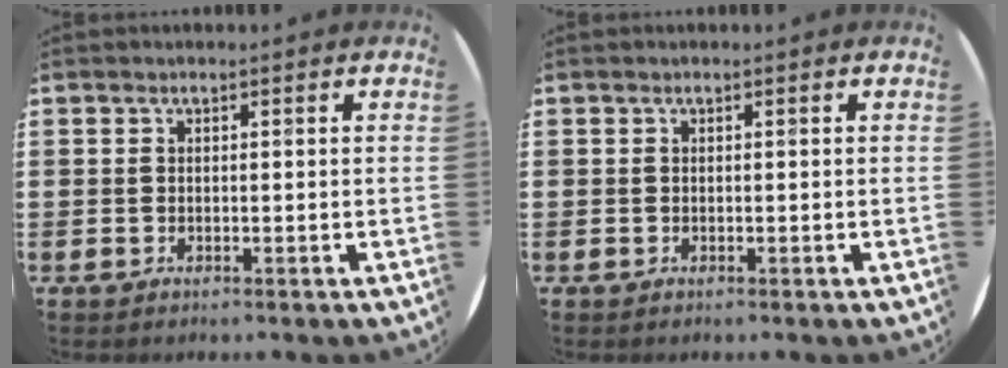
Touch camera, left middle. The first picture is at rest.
{"total": 0.0}